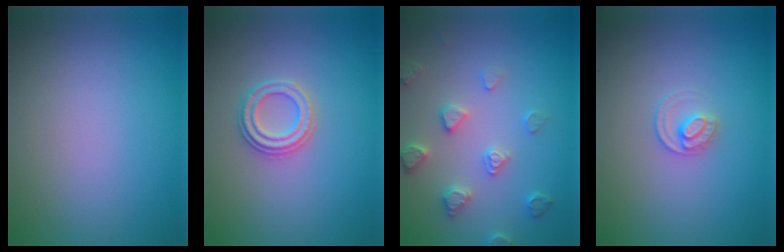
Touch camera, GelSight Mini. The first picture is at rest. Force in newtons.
{"total": 2.3, "press": 2.3, "slide": 0.2}
{"total": 3.2, "press": 3.2, "slide": 0.8}
{"total": 1.7, "press": 1.7, "slide": 0.1}